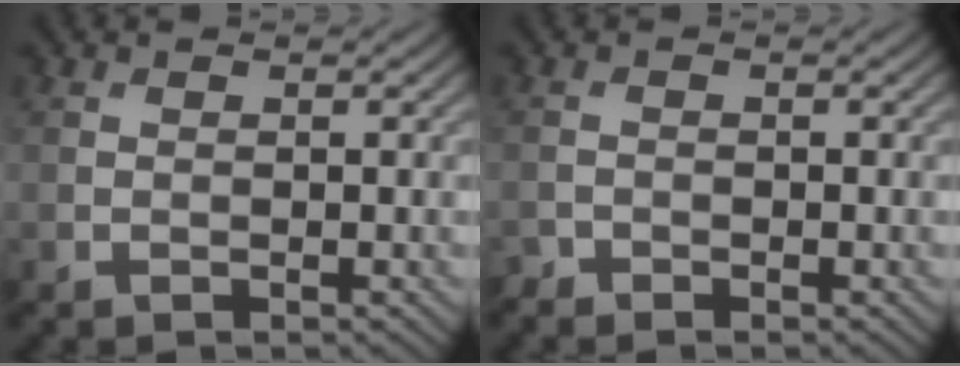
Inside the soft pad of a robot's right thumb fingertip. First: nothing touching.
{"total": 1.0, "force": [-1.0, 0.2, -0.1], "torque": [-0.001, 0.001, -0.023]}